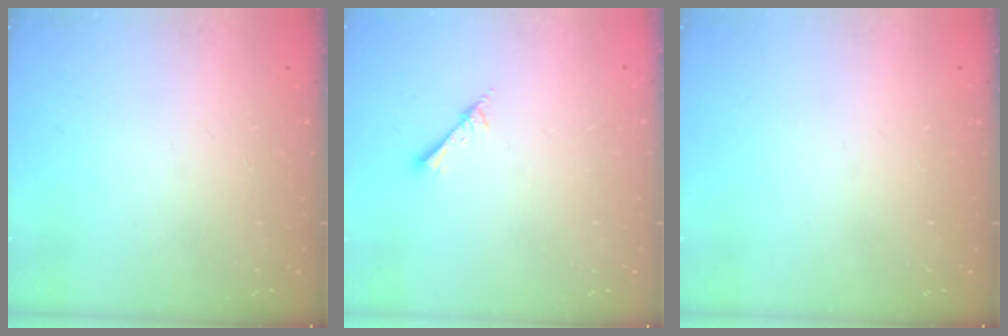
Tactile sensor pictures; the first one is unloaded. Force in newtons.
{"total": 2.6, "press": 2.6, "slide": 0.3}
{"total": 0.0}